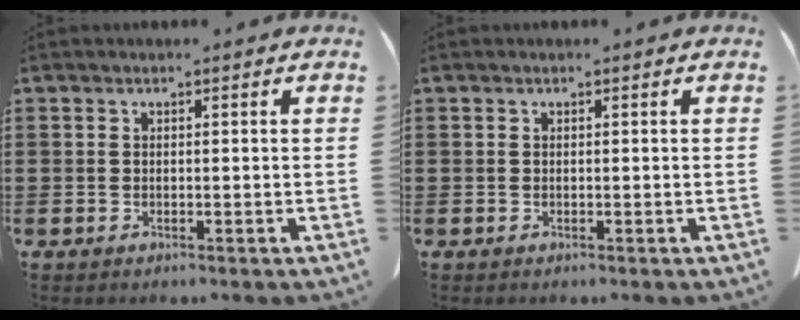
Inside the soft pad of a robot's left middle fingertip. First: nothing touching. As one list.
[{"total": 0.0}]